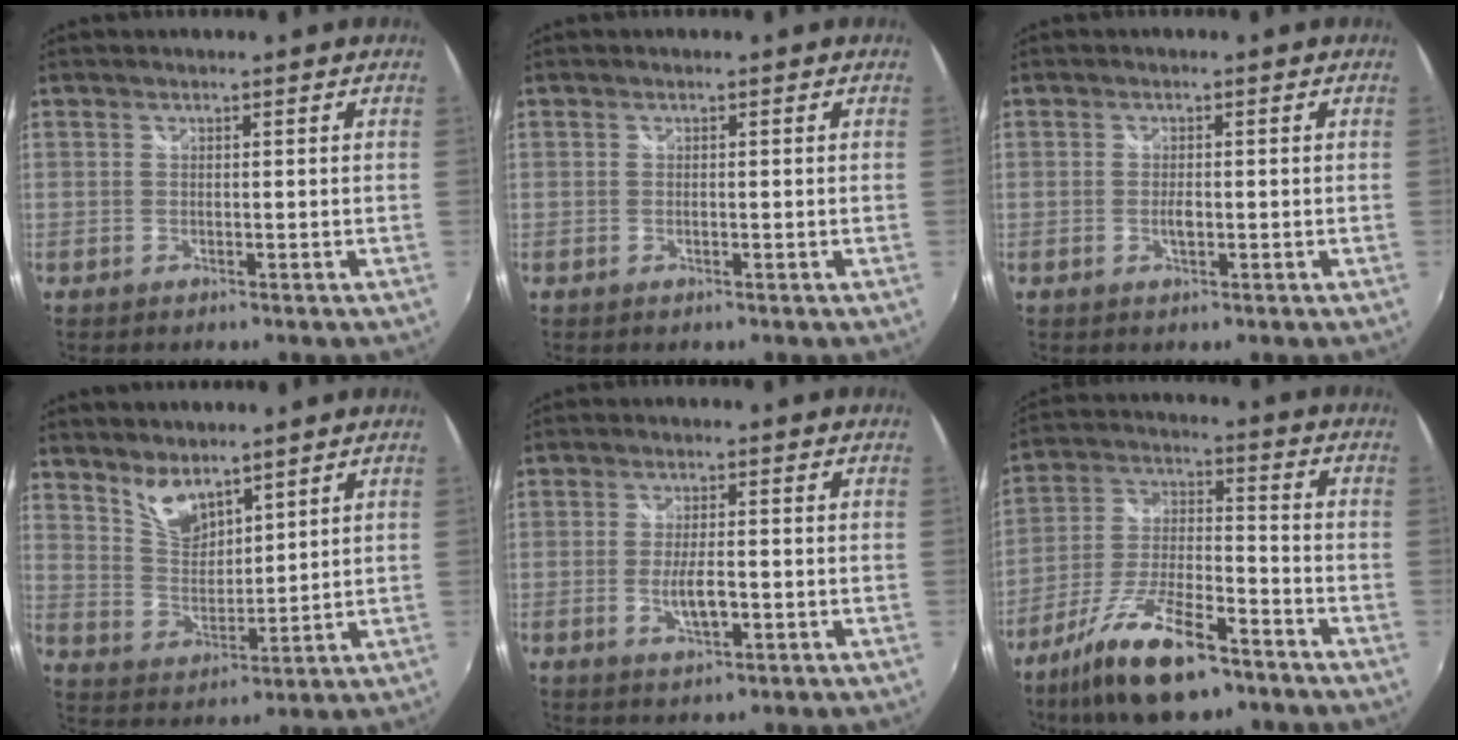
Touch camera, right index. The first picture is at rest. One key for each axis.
{"total": 0.0}
{"total": 1.7, "fx": -0.4, "fy": 0.7, "fz": 1.5, "tx": -0.029, "ty": -0.002, "tz": -0.008}
{"total": 6.9, "fx": 5.4, "fy": 2.7, "fz": 3.2, "tx": -0.052, "ty": -0.002, "tz": 0.109}
{"total": 4.8, "fx": -1.2, "fy": 1.4, "fz": 4.5, "tx": -0.086, "ty": -0.007, "tz": -0.019}
{"total": 16.9, "fx": -11.2, "fy": 5.5, "fz": 11.4, "tx": -0.232, "ty": -0.024, "tz": -0.202}